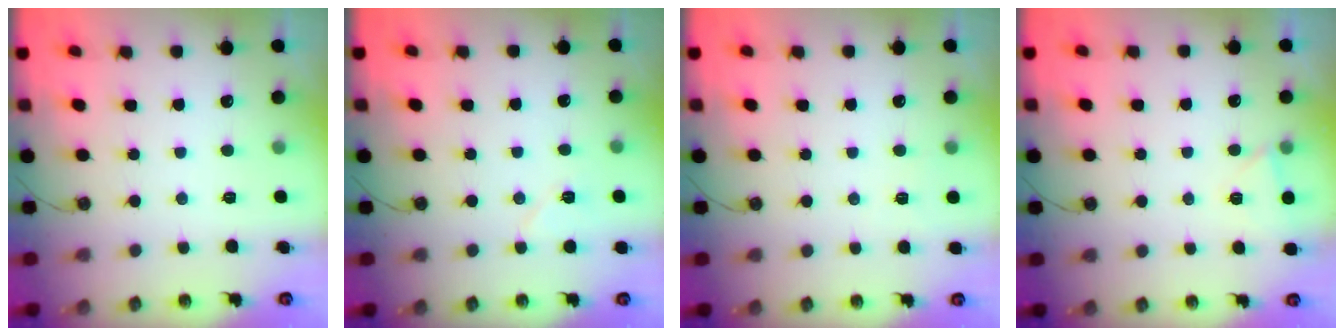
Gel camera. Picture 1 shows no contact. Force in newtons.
{"total": 6.6, "press": 6.1, "slide": 2.6}
{"total": 2.4, "press": 2.4, "slide": 0.4}
{"total": 4.0, "press": 4.0, "slide": 0.4}